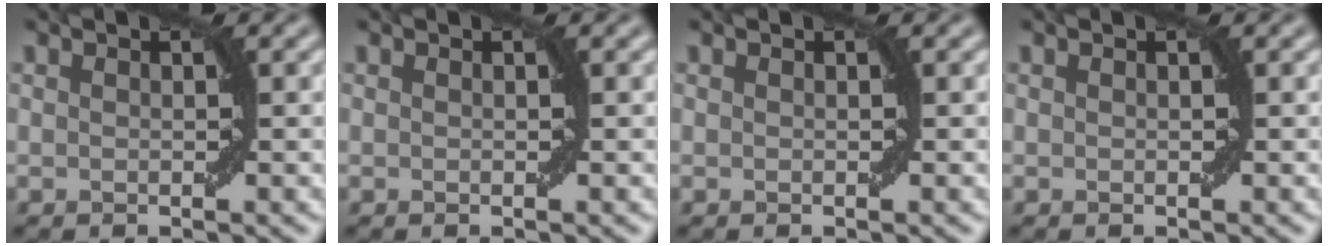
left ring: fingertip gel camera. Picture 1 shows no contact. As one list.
[{"total": 0.0}, {"total": 0.0}, {"total": 0.0}]